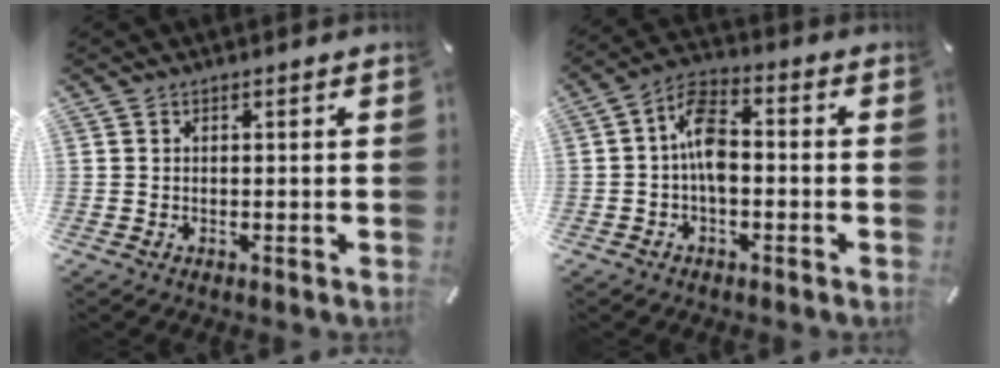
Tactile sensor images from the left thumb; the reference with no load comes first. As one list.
[{"total": 8.8, "force": [-1.3, 4.9, 7.2], "torque": [-0.149, 0.016, -0.024]}]